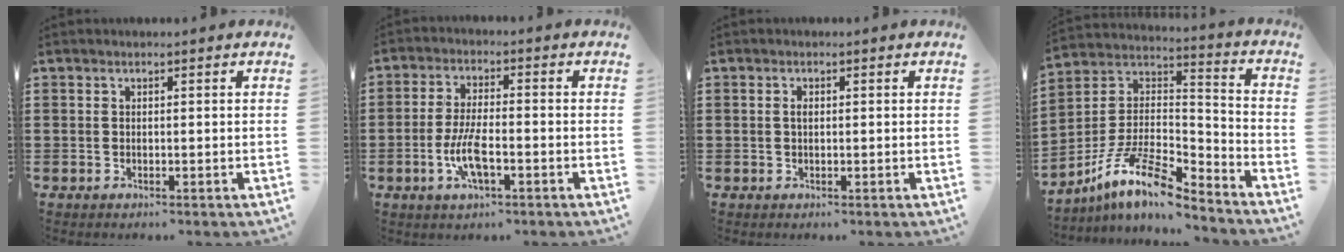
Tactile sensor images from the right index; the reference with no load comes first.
{"total": 6.6, "force": [-2.1, 2.1, 5.9], "torque": [-0.132, -0.008, -0.044]}
{"total": 1.0, "force": [0.1, 0.5, 0.9], "torque": [-0.019, 0.002, 0.001]}
{"total": 11.4, "force": [-8.5, 2.7, 7.1], "torque": [-0.152, 0.007, -0.172]}